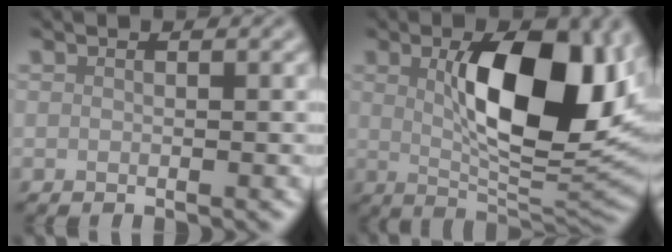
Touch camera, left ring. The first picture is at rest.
{"total": 11.6, "force": [1.7, 4.8, 10.4], "torque": [-0.164, 0.001, 0.040]}